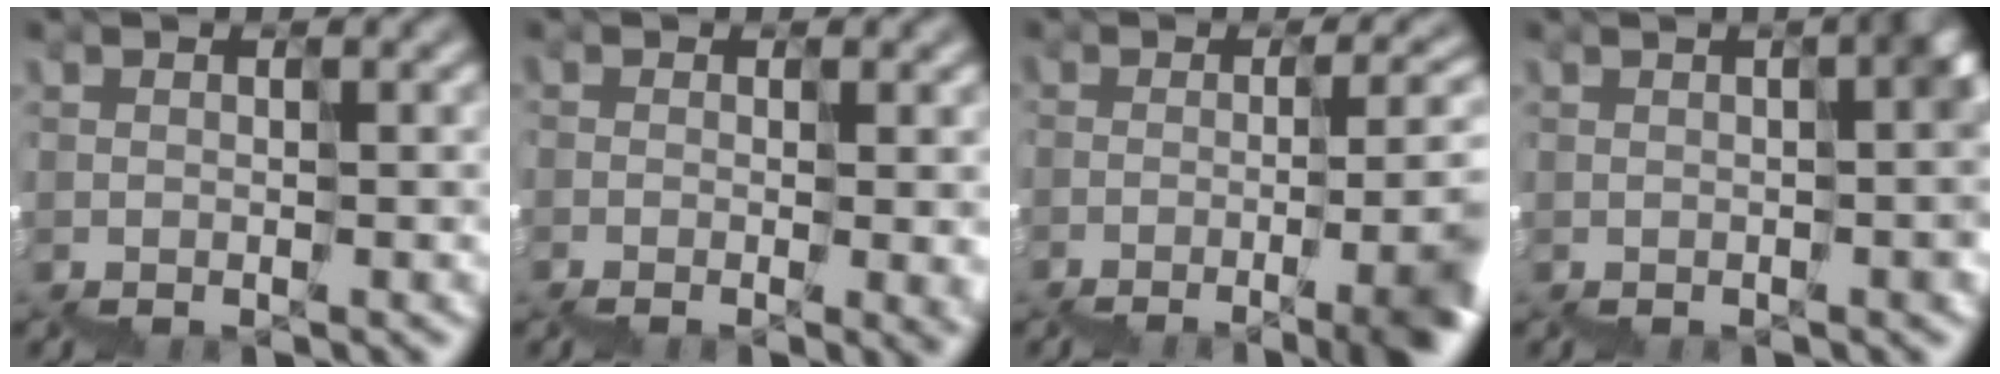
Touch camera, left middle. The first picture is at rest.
{"total": 4.7, "force": [-0.7, 2.1, 4.2], "torque": [-0.066, -0.005, 0.000]}
{"total": 8.4, "force": [-2.7, 2.9, 7.4], "torque": [-0.100, 0.004, -0.034]}
{"total": 8.2, "force": [0.2, 3.5, 7.4], "torque": [-0.049, 0.017, -0.005]}